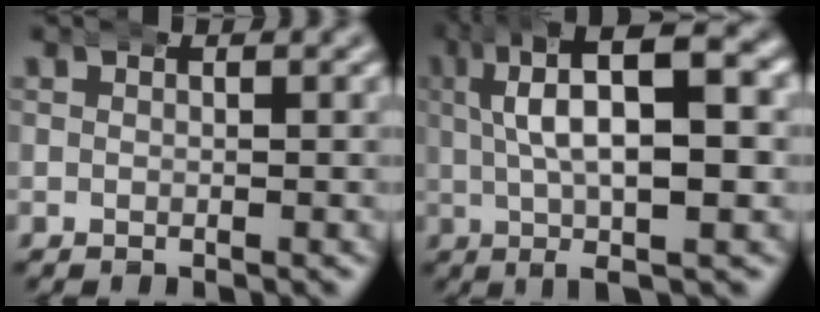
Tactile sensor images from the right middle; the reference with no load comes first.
{"total": 10.9, "force": [2.1, 4.3, 9.8], "torque": [-0.137, 0.016, 0.026]}